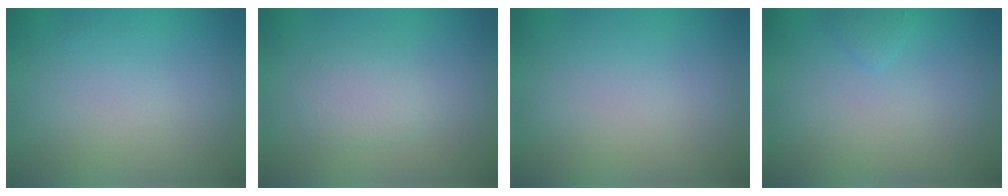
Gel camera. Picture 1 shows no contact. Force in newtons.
{"total": 2.0, "press": 2.0, "slide": 0.0}
{"total": 0.0}
{"total": 0.7, "press": 0.7, "slide": 0.0}